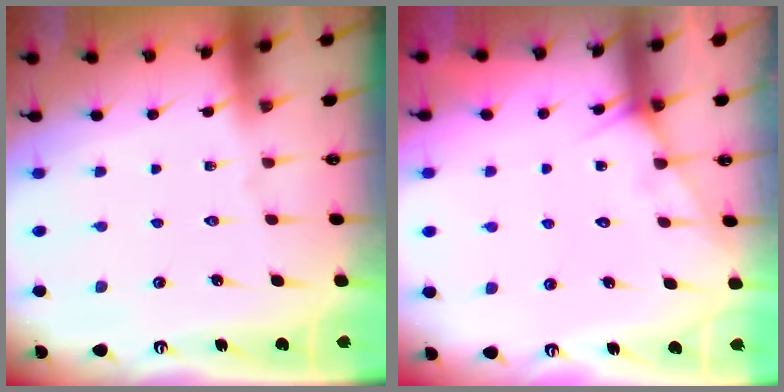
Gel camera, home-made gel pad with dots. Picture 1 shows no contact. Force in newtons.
{"total": 6.7, "press": 6.7, "slide": 0.5}